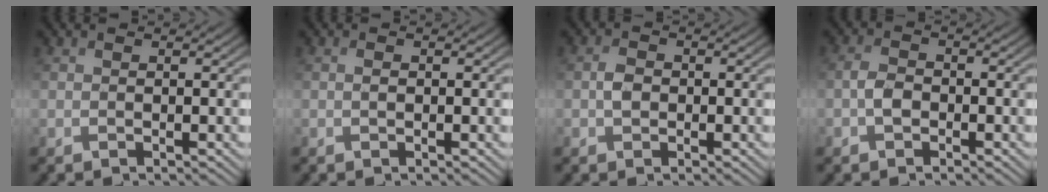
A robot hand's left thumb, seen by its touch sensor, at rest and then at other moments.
{"total": 0.5, "force": [0.0, 0.3, 0.4], "torque": [-0.010, 0.000, 0.000]}
{"total": 2.0, "force": [-0.4, 1.5, 1.2], "torque": [-0.027, 0.001, -0.013]}
{"total": 2.4, "force": [-1.0, 1.6, 1.5], "torque": [-0.032, 0.005, -0.026]}